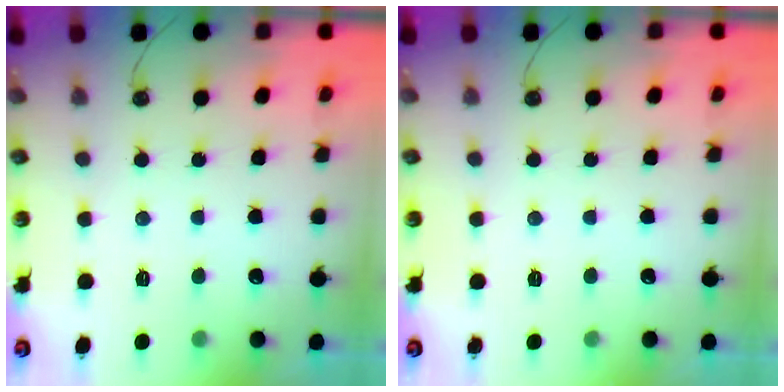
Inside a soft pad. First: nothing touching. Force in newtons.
{"total": 0.0}